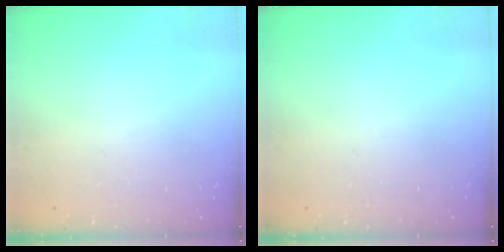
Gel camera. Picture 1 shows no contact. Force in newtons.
{"total": 0.0}